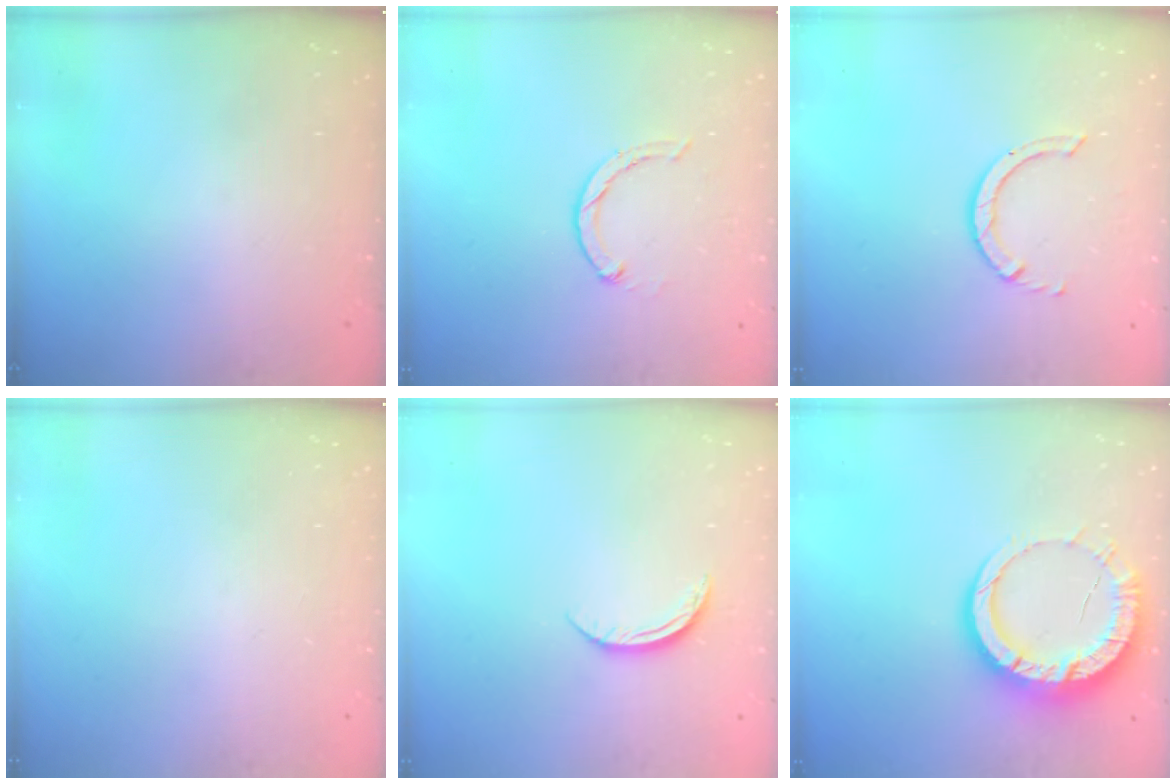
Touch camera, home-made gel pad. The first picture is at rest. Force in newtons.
{"total": 1.9, "press": 1.9, "slide": 0.3}
{"total": 2.9, "press": 2.9, "slide": 0.2}
{"total": 0.0}
{"total": 6.1, "press": 6.1, "slide": 0.5}
{"total": 13.4, "press": 13.3, "slide": 1.1}